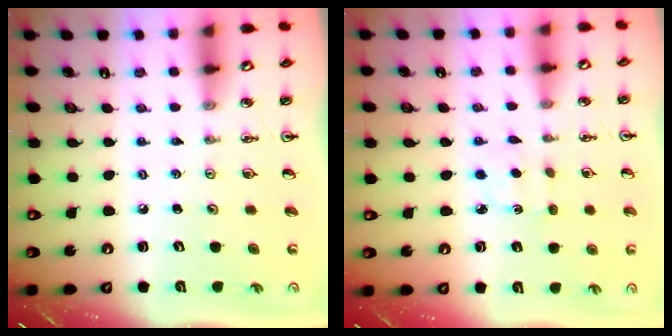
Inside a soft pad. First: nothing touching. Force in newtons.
{"total": 2.3, "press": 2.3, "slide": 0.3}